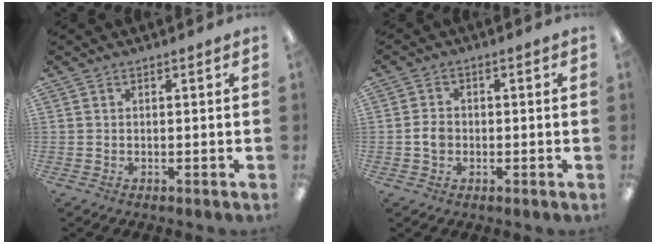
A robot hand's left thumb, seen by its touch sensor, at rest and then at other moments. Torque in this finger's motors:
{"motor_torque": [-0.23, 0.28, -0.12, 0.12, 0.03]}